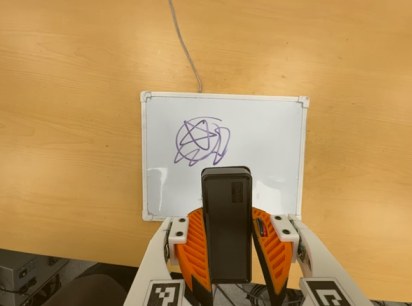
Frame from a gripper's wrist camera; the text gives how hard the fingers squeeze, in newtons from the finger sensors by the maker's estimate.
{"total": 8.2, "left": 6.9, "right": 9.5}